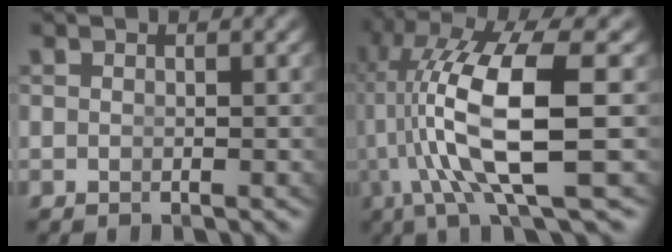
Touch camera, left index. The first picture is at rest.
{"total": 9.7, "force": [1.0, 3.3, 9.1], "torque": [-0.190, -0.014, 0.025]}